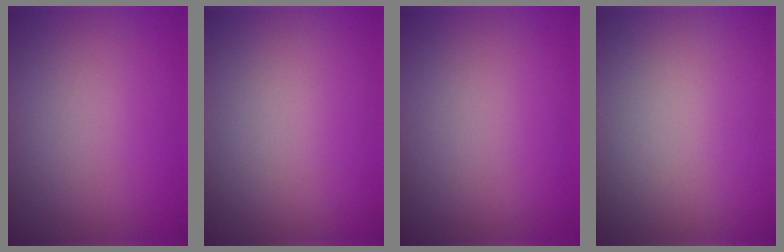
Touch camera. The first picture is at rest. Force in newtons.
{"total": 0.0}
{"total": 0.0}
{"total": 0.0}